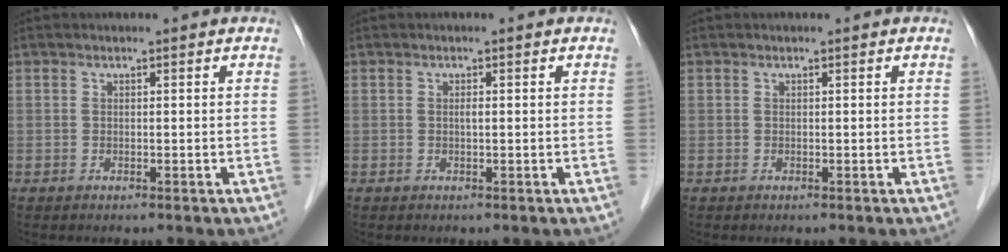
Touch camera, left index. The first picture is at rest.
{"total": 0.7, "force": [-0.6, -0.1, 0.5], "torque": [-0.010, -0.006, -0.009]}
{"total": 0.0}